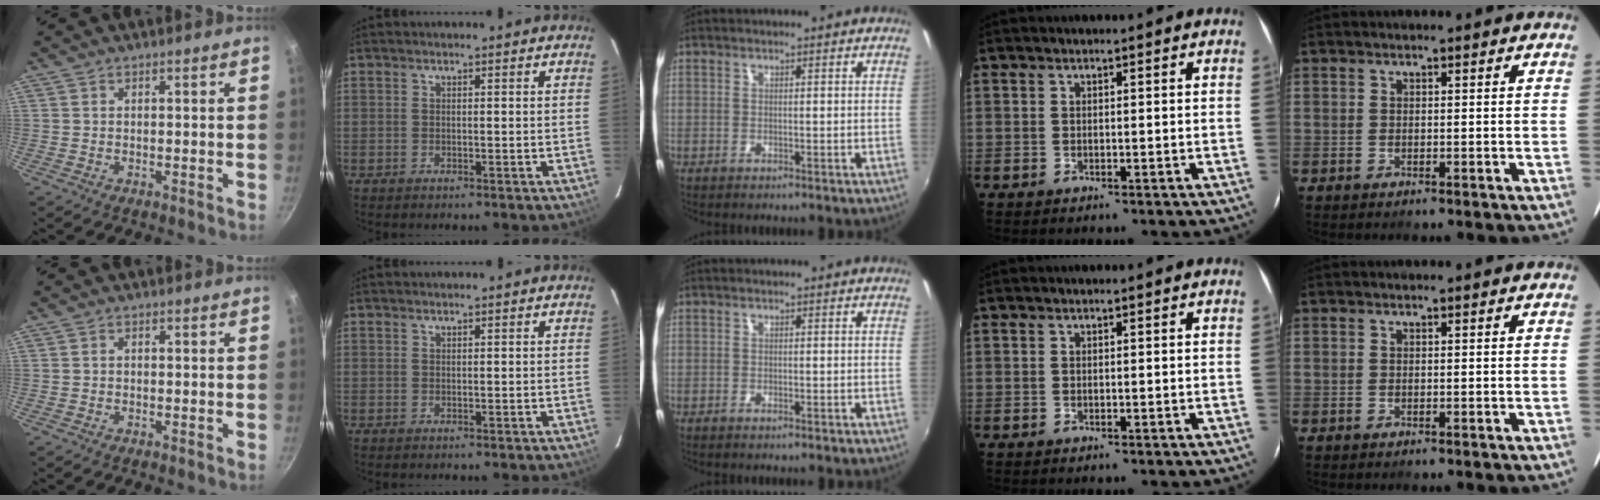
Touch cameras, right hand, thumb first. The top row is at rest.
{"thumb": {"total": 0.7, "force": [-0.3, 0.5, 0.3], "torque": [-0.008, 0.004, -0.004]}, "middle": {"total": 0.5, "force": [0.0, -0.1, 0.5], "torque": [-0.006, -0.004, -0.002]}}